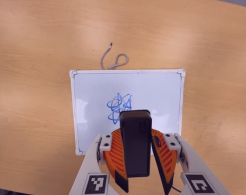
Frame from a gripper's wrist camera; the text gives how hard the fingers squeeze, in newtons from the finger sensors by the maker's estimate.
{"total": 8.6, "left": 8.9, "right": 8.4}